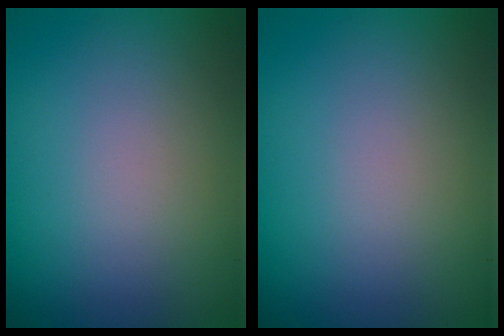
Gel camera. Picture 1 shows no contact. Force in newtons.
{"total": 0.0}